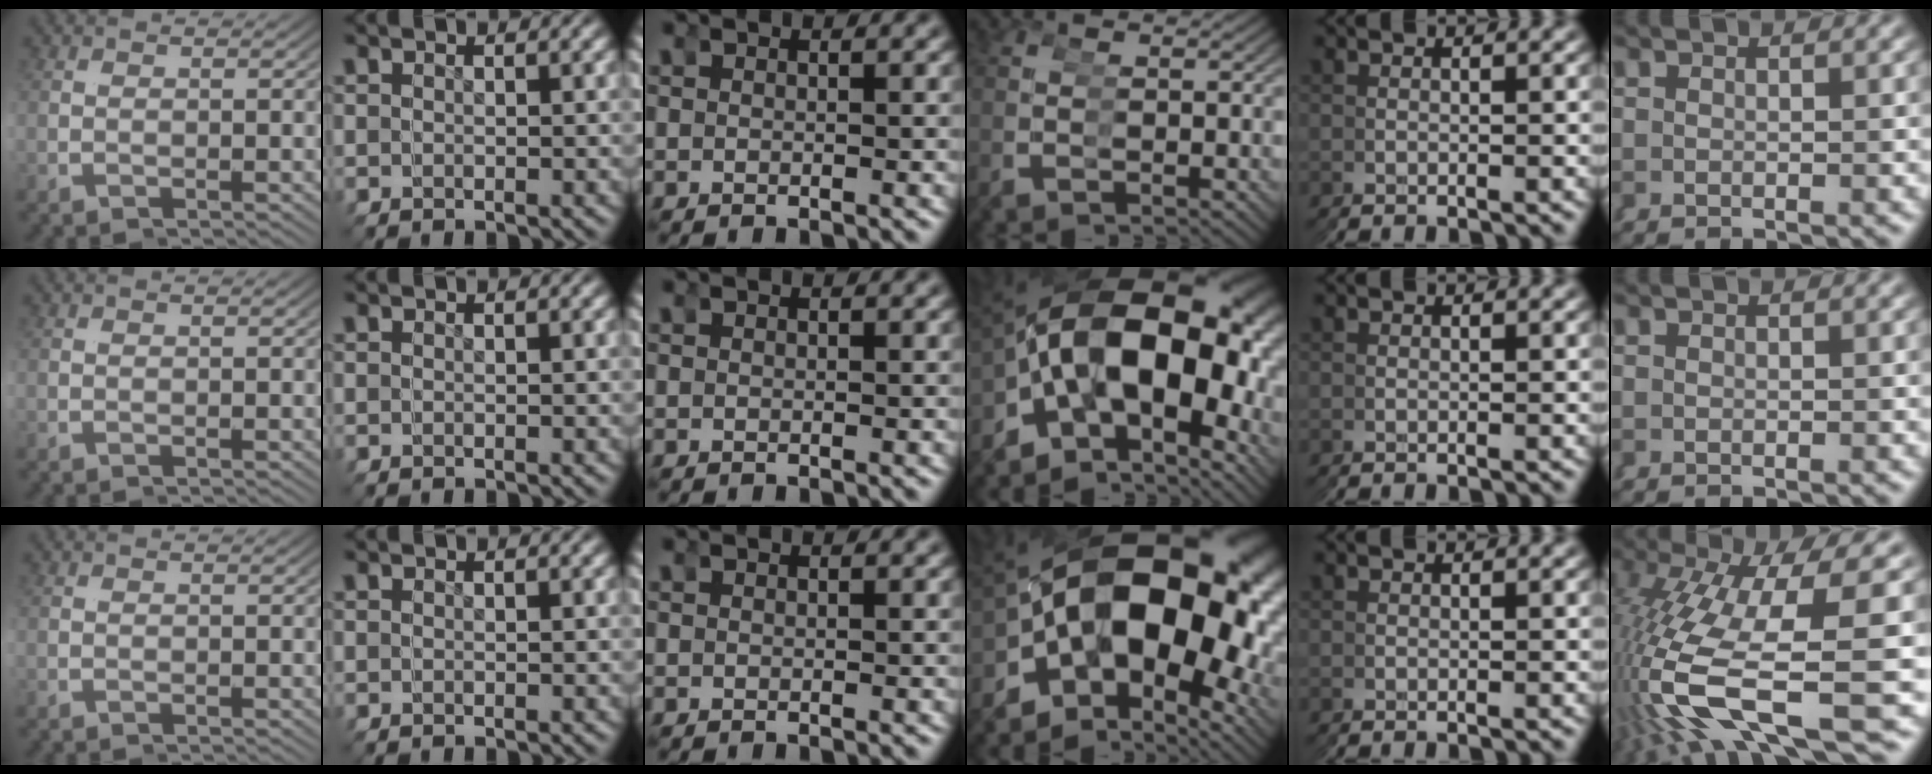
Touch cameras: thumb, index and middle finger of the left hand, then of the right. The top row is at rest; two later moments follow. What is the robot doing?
{"motion": "grasp_and_lifting", "object": "tape"}